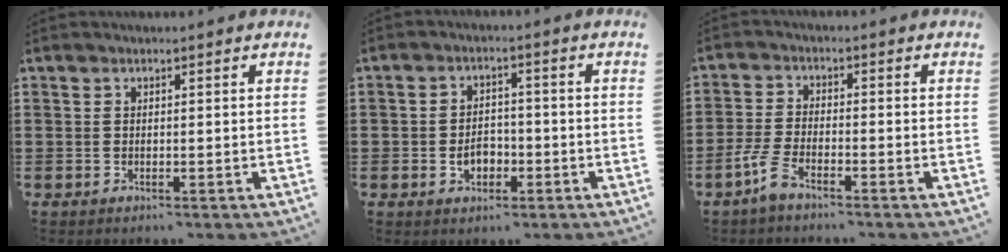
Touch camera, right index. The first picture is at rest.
{"total": 3.6, "force": [-1.3, 2.5, 2.3], "torque": [-0.039, -0.003, -0.025]}
{"total": 4.1, "force": [-2.9, 0.7, 2.8], "torque": [-0.082, -0.012, -0.061]}